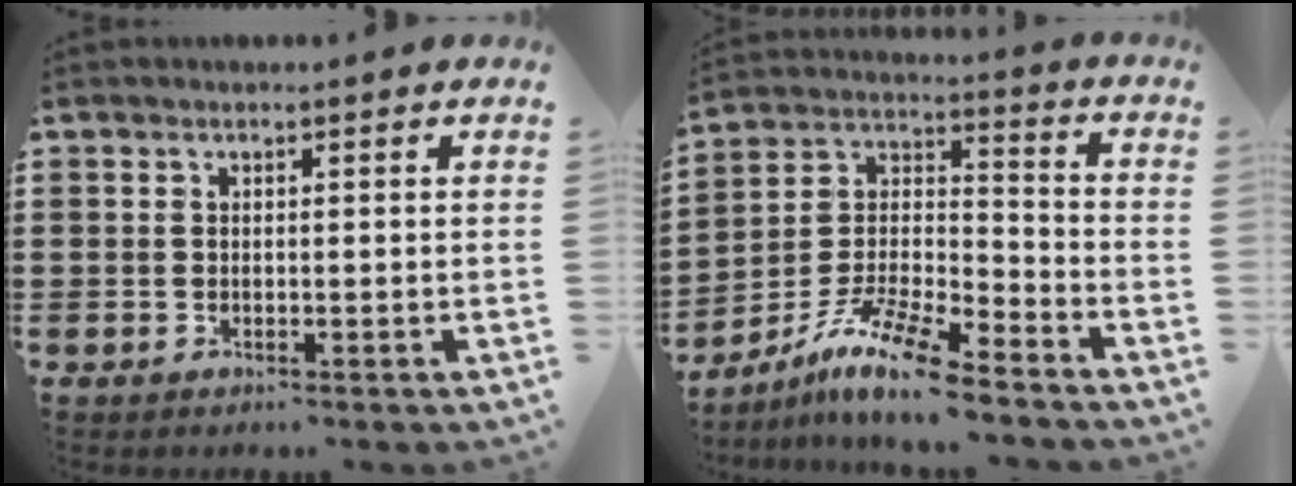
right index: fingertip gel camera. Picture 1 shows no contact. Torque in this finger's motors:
{"motor_torque": [2.14, 0.00, 0.72, 0.16]}